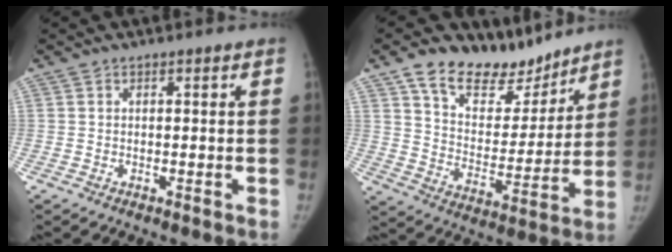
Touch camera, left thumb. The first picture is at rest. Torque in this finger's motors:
{"motor_torque": [0.03, -0.01, 1.12, -1.08, 0.03]}